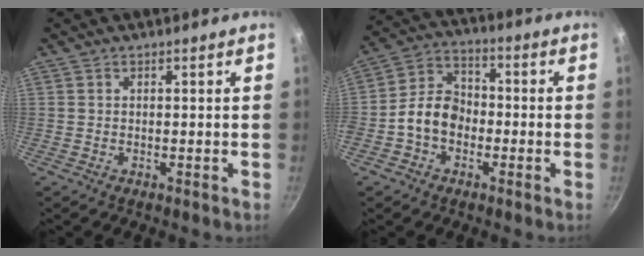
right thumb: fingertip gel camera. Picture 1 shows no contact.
{"total": 9.1, "force": [-2.3, 6.9, 5.5], "torque": [-0.069, 0.034, -0.056]}